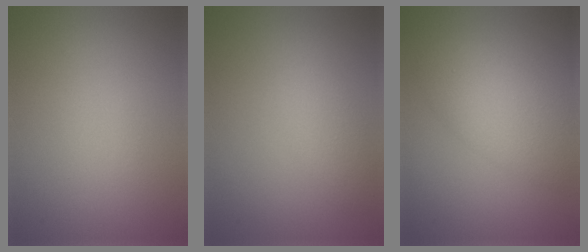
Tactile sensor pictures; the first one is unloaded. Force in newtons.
{"total": 2.5, "press": 2.5, "slide": 0.1}
{"total": 5.3, "press": 5.3, "slide": 0.2}